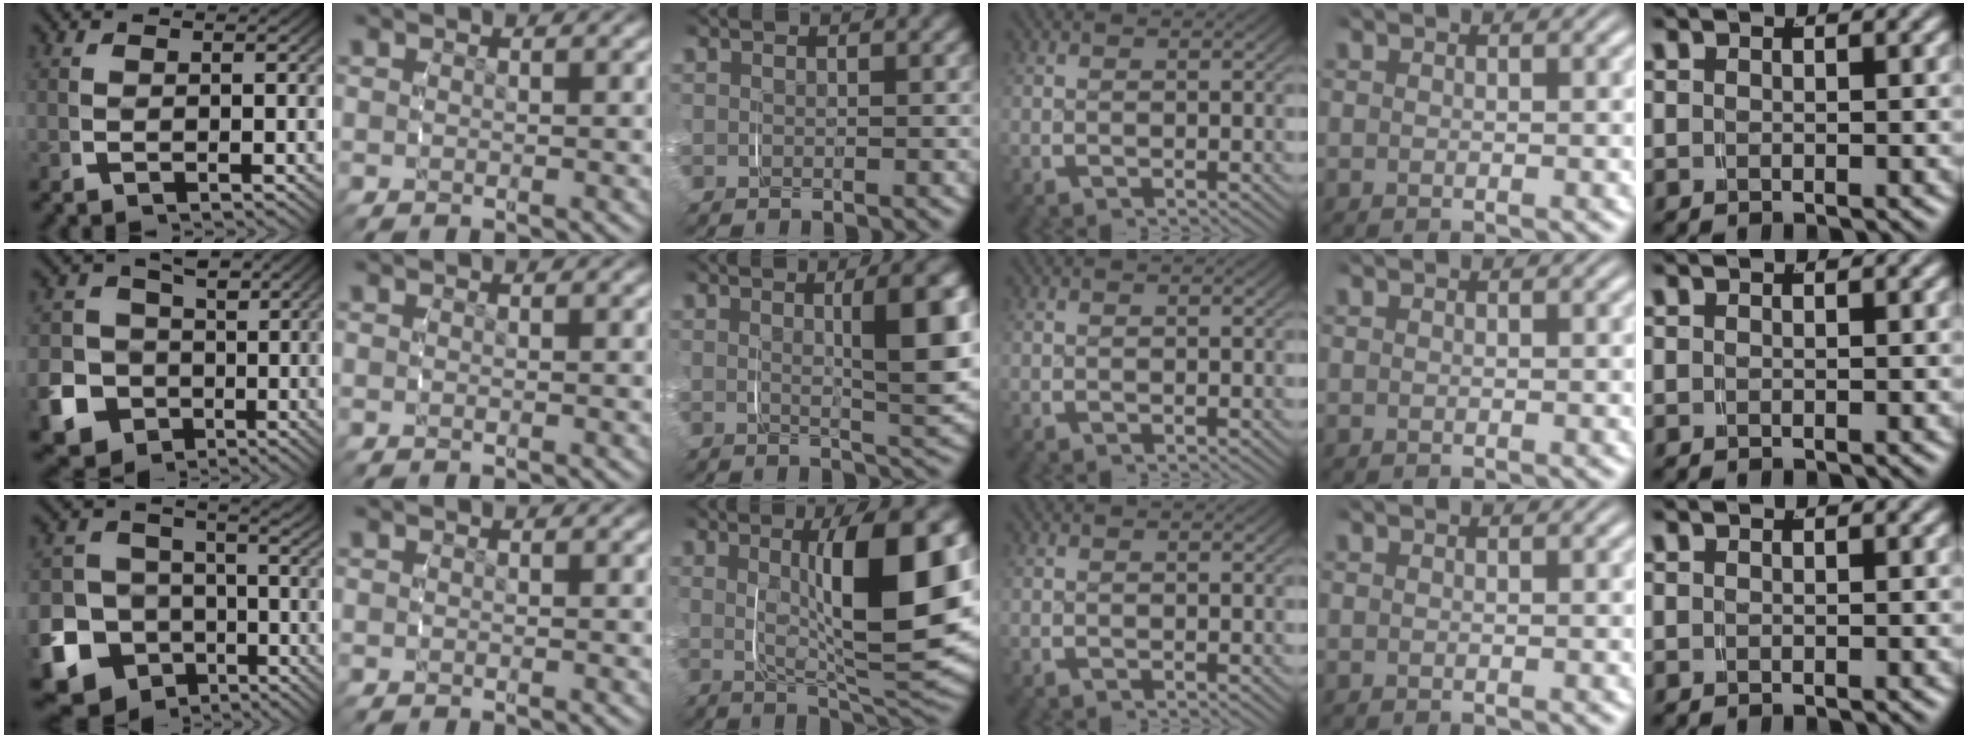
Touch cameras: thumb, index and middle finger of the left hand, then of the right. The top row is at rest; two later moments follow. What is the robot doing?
{"motion": "grasp_and_lifting", "object": "ribbon"}